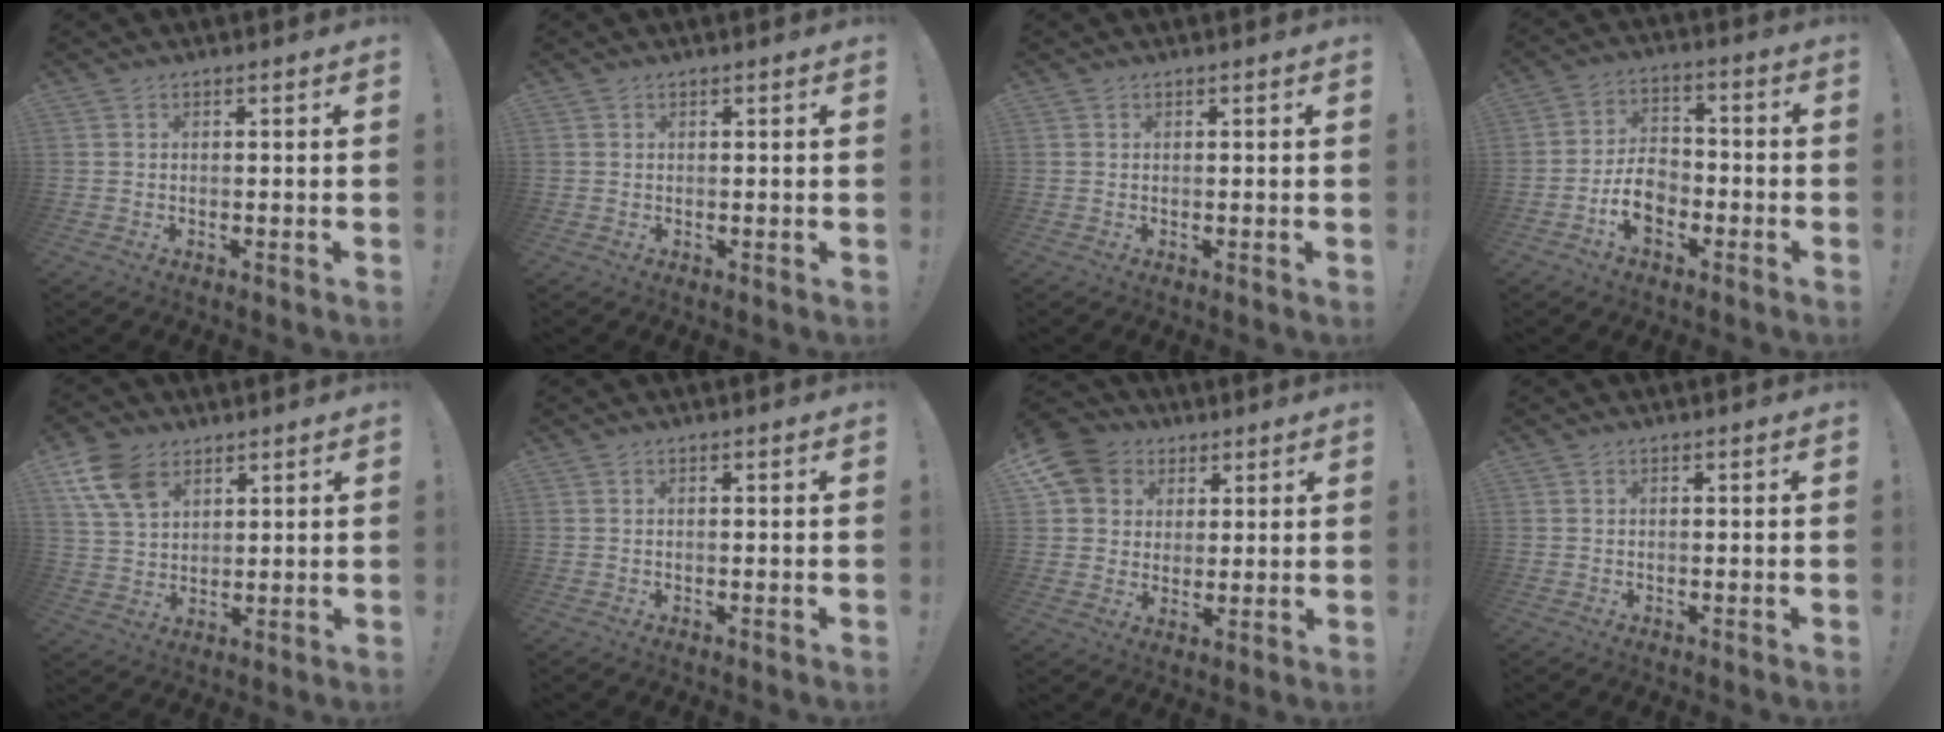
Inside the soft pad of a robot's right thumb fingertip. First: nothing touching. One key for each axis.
{"total": 0.7, "fx": 0.1, "fy": 0.7, "fz": -0.1, "tx": 0.010, "ty": -0.002, "tz": 0.000}
{"total": 0.0}
{"total": 9.4, "fx": -4.4, "fy": 6.2, "fz": 5.5, "tx": -0.101, "ty": 0.021, "tz": -0.079}
{"total": 11.4, "fx": 6.2, "fy": 7.5, "fz": 5.9, "tx": -0.114, "ty": -0.020, "tz": 0.122}
{"total": 0.0}
{"total": 10.8, "fx": 4.5, "fy": 9.2, "fz": 3.5, "tx": -0.049, "ty": -0.025, "tz": 0.093}
{"total": 0.0}